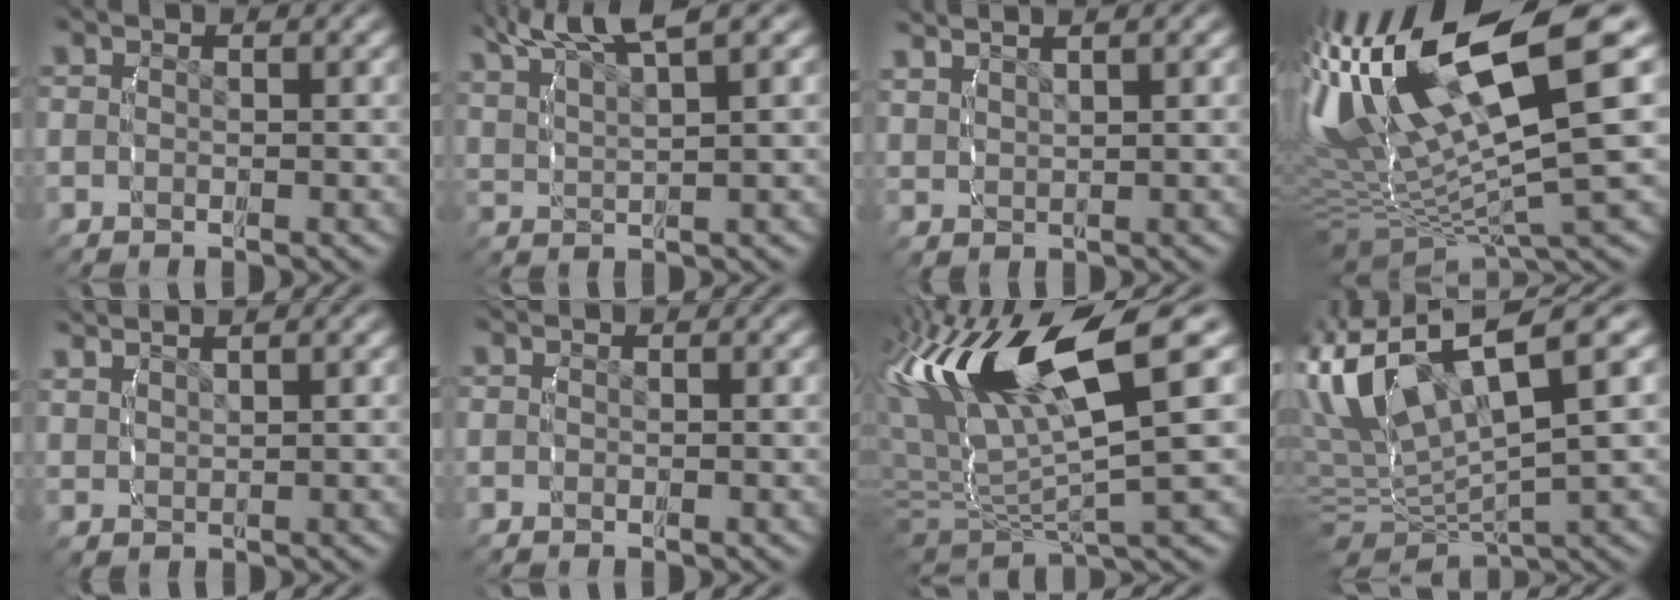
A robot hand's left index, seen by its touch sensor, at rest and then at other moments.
{"total": 5.6, "force": [5.1, 0.3, 2.4], "torque": [-0.041, 0.013, 0.090]}
{"total": 3.4, "force": [3.1, 0.0, 1.5], "torque": [-0.013, 0.014, 0.058]}
{"total": 15.3, "force": [3.3, 8.6, 12.2], "torque": [-0.253, -0.024, 0.072]}
{"total": 3.0, "force": [2.8, -0.2, 1.2], "torque": [-0.009, 0.013, 0.053]}
{"total": 0.0}
{"total": 11.5, "force": [3.8, 5.4, 9.5], "torque": [-0.199, 0.006, 0.072]}
{"total": 10.4, "force": [3.3, 5.8, 7.9], "torque": [-0.178, -0.014, 0.069]}